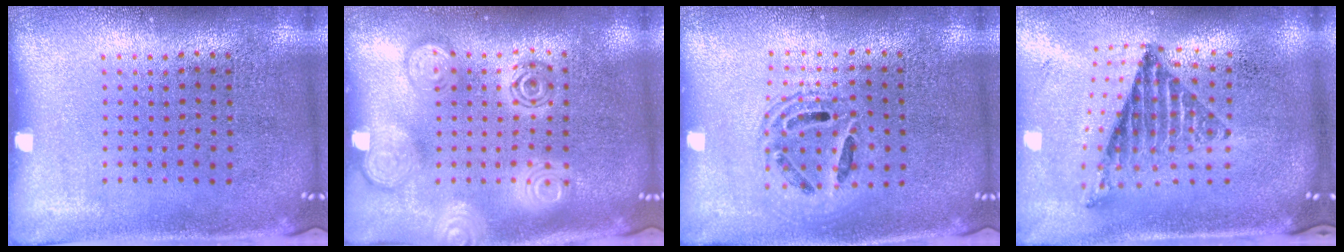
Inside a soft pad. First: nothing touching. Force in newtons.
{"total": 2.8, "press": 2.8, "slide": 0.4}
{"total": 1.4, "press": 1.2, "slide": 0.6}
{"total": 1.3, "press": 1.2, "slide": 0.6}